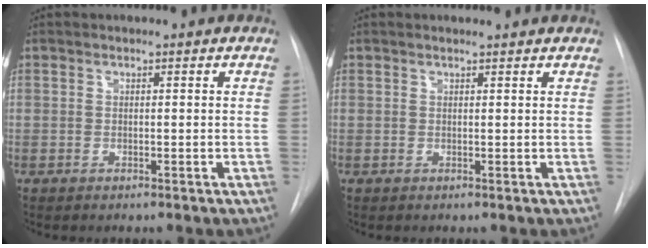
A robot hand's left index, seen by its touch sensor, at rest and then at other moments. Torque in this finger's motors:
{"motor_torque": [0.87, -1.26, -0.18, -0.01]}